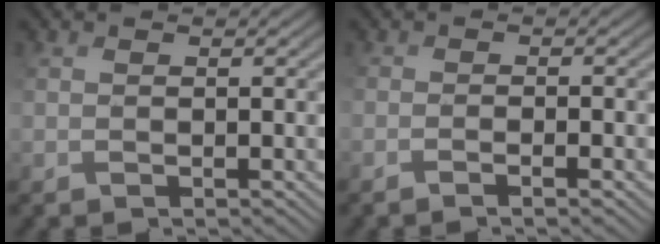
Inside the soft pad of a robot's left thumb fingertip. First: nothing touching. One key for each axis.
{"total": 2.0, "fx": -1.6, "fy": 0.2, "fz": 1.3, "tx": -0.016, "ty": 0.006, "tz": -0.036}